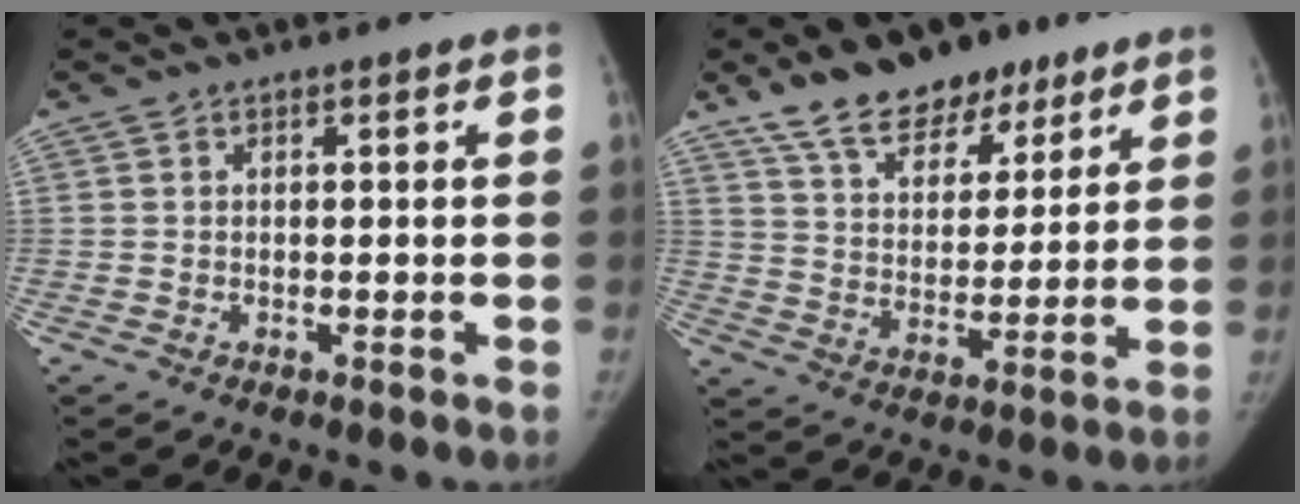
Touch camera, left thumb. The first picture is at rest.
{"total": 14.4, "force": [10.2, 8.0, 6.3], "torque": [-0.059, -0.046, 0.174]}